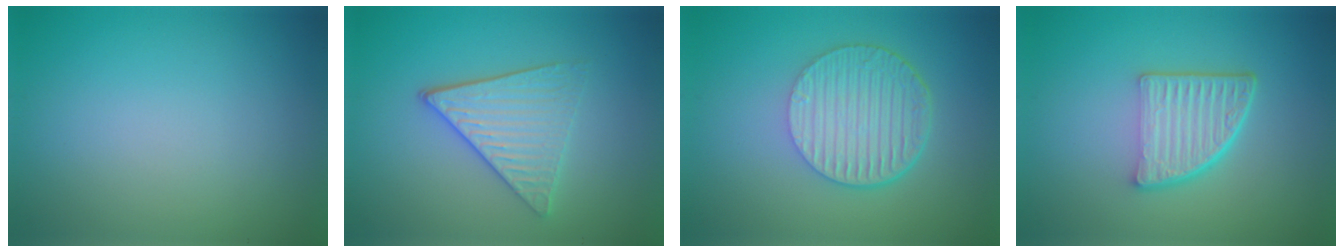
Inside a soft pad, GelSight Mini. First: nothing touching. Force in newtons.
{"total": 3.8, "press": 3.3, "slide": 2.0}
{"total": 6.4, "press": 4.4, "slide": 4.7}
{"total": 5.6, "press": 3.8, "slide": 4.1}